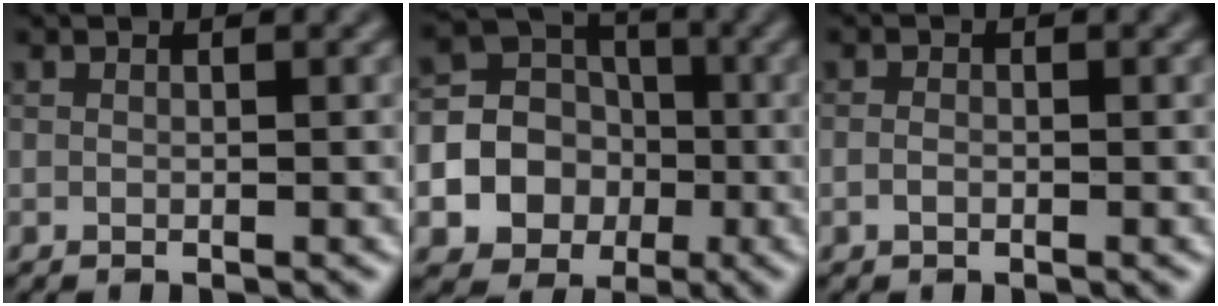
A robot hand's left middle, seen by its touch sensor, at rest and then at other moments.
{"total": 11.0, "force": [-3.0, 10.0, 3.4], "torque": [-0.079, -0.015, -0.067]}
{"total": 0.8, "force": [-0.3, 0.5, 0.5], "torque": [-0.012, 0.000, -0.009]}